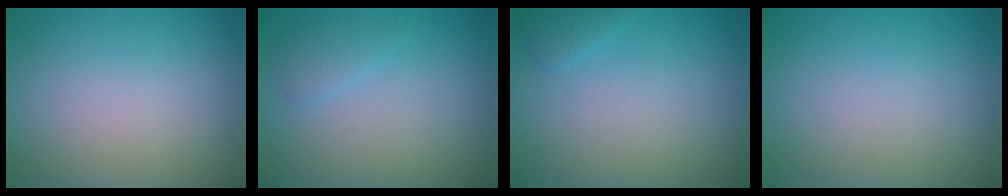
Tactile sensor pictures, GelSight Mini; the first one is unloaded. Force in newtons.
{"total": 1.3, "press": 1.3, "slide": 0.0}
{"total": 1.1, "press": 1.1, "slide": 0.0}
{"total": 0.0}